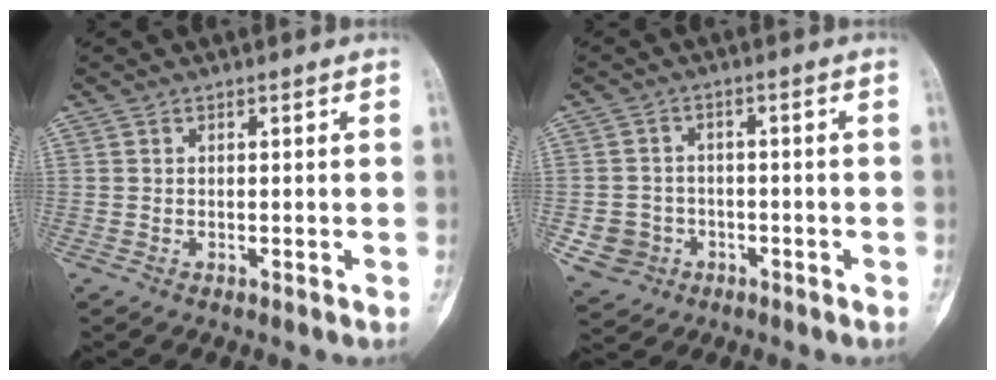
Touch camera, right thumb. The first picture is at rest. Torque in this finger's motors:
{"motor_torque": [0.94, 0.55, 0.36, -0.72, -0.05]}